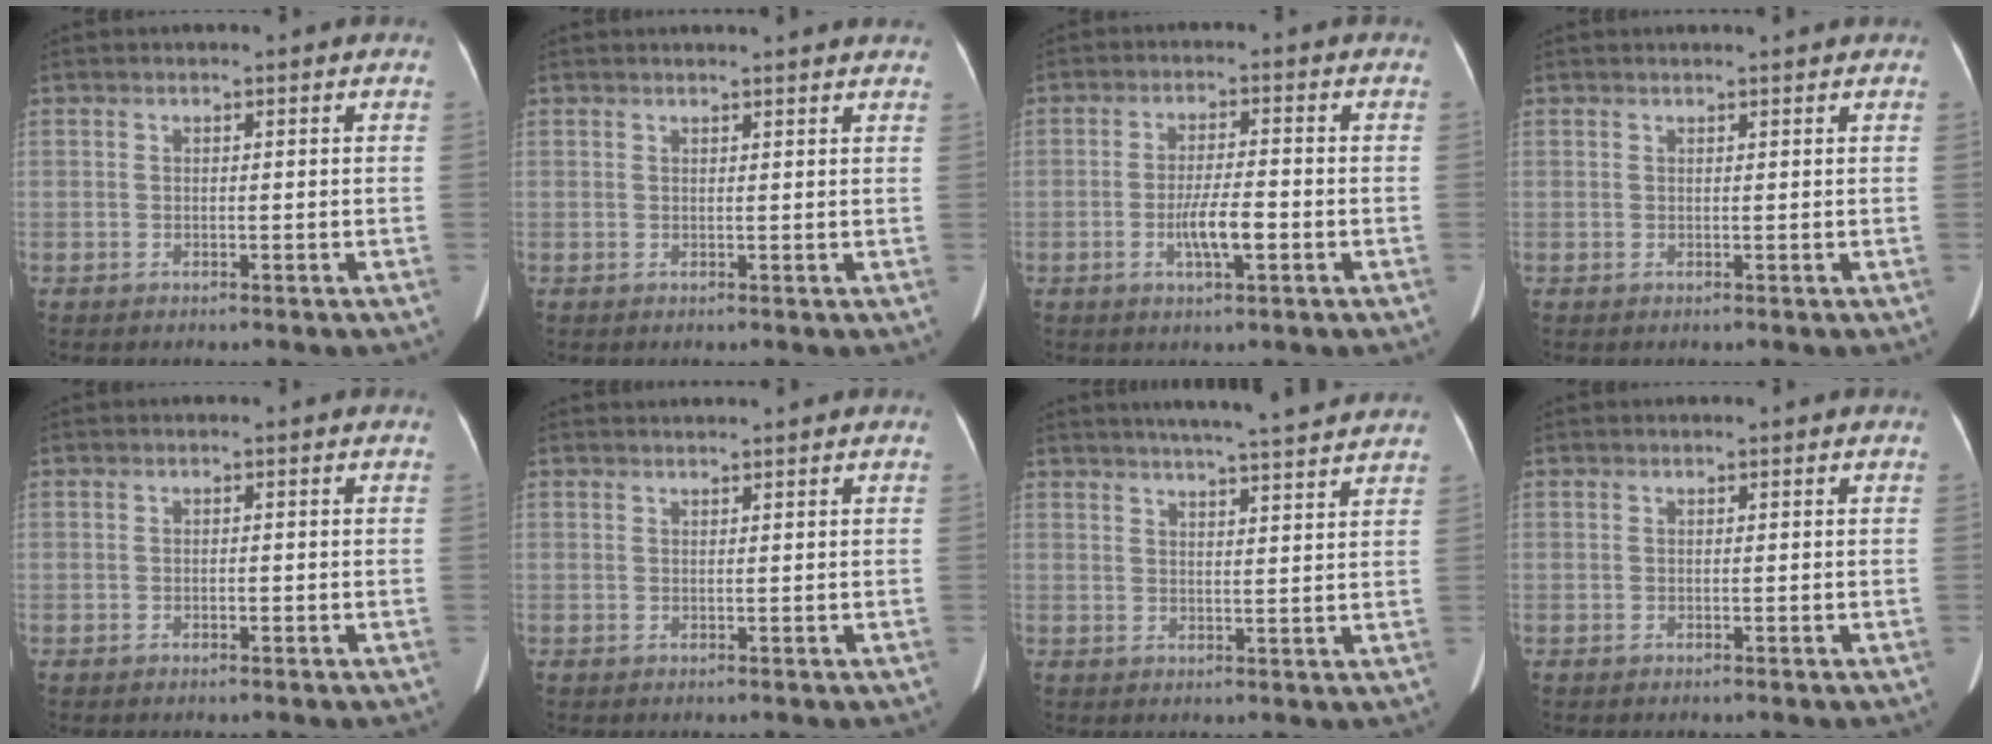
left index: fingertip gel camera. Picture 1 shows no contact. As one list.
[{"total": 5.5, "force": [5.2, 0.0, 1.6], "torque": [-0.018, 0.012, 0.045]}, {"total": 5.2, "force": [-1.7, 0.9, 4.8], "torque": [-0.094, -0.002, -0.028]}, {"total": 1.7, "force": [1.6, 0.0, 0.4], "torque": [-0.010, 0.010, 0.021]}, {"total": 0.7, "force": [-0.4, 0.4, 0.5], "torque": [-0.009, 0.001, -0.003]}, {"total": 1.5, "force": [1.5, -0.2, 0.3], "torque": [-0.004, 0.015, 0.029]}, {"total": 12.6, "force": [11.2, 0.0, 5.7], "torque": [-0.086, 0.015, 0.136]}, {"total": 0.0}]